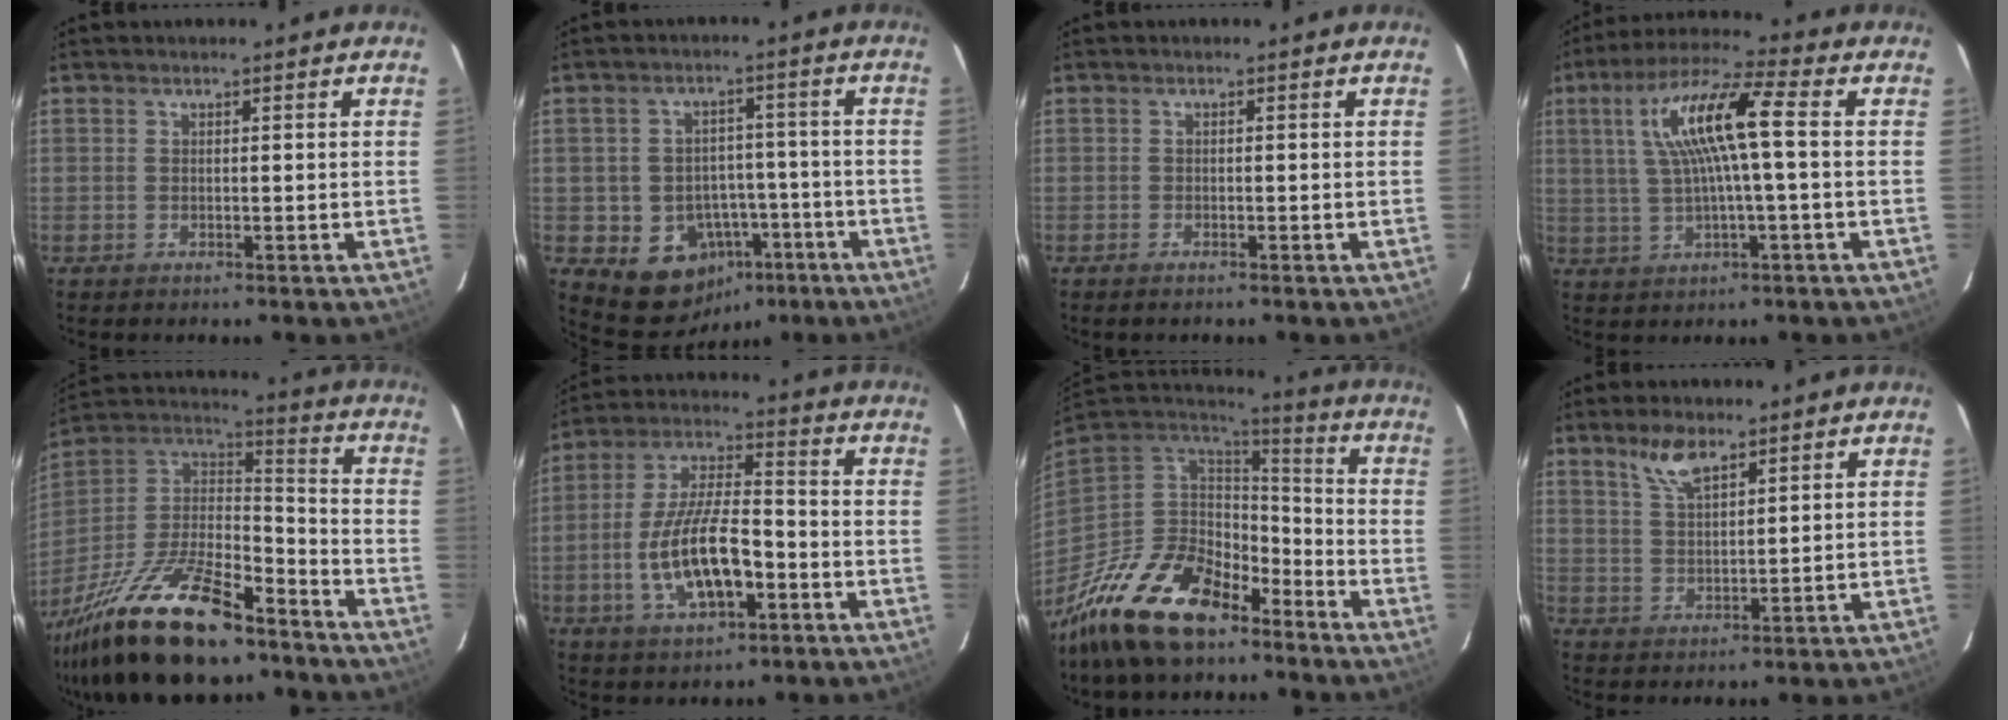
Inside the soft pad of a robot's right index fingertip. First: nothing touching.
{"total": 10.8, "force": [-4.8, 9.0, 3.5], "torque": [-0.078, 0.037, -0.038]}
{"total": 1.0, "force": [-0.9, 0.3, 0.4], "torque": [-0.012, -0.002, -0.019]}
{"total": 11.9, "force": [1.8, 1.4, 11.7], "torque": [-0.223, 0.019, 0.036]}
{"total": 28.9, "force": [-19.9, 10.7, 18.0], "torque": [-0.363, -0.016, -0.326]}
{"total": 14.3, "force": [-4.5, 5.3, 12.5], "torque": [-0.251, -0.001, -0.076]}
{"total": 18.5, "force": [-12.3, 9.3, 10.2], "torque": [-0.214, -0.013, -0.215]}
{"total": 5.6, "force": [4.0, 2.0, 3.5], "torque": [-0.065, 0.003, 0.081]}